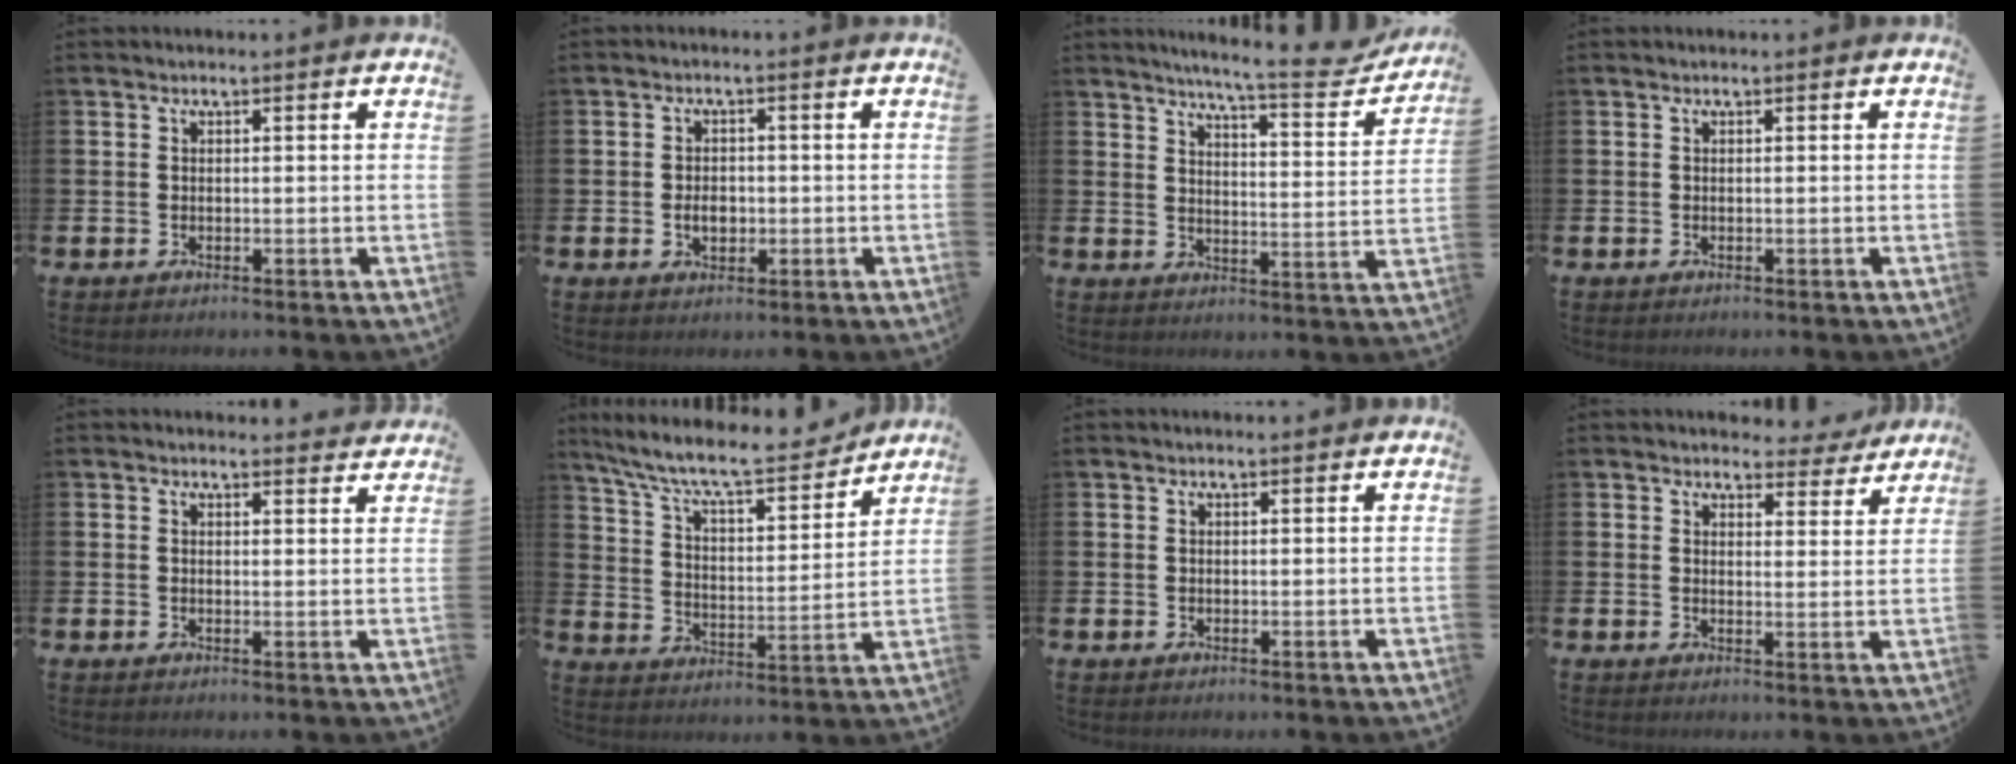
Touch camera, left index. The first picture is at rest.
{"total": 2.7, "force": [-0.4, 2.0, 1.9], "torque": [-0.019, -0.004, -0.014]}
{"total": 7.3, "force": [6.5, 0.7, 3.3], "torque": [-0.062, -0.050, 0.102]}
{"total": 0.0}
{"total": 1.8, "force": [1.7, 0.3, -0.1], "torque": [0.008, -0.009, 0.030]}
{"total": 9.9, "force": [9.0, 1.8, 3.7], "torque": [-0.109, -0.061, 0.153]}
{"total": 0.0}
{"total": 3.7, "force": [3.5, 1.2, 0.2], "torque": [0.001, -0.023, 0.060]}